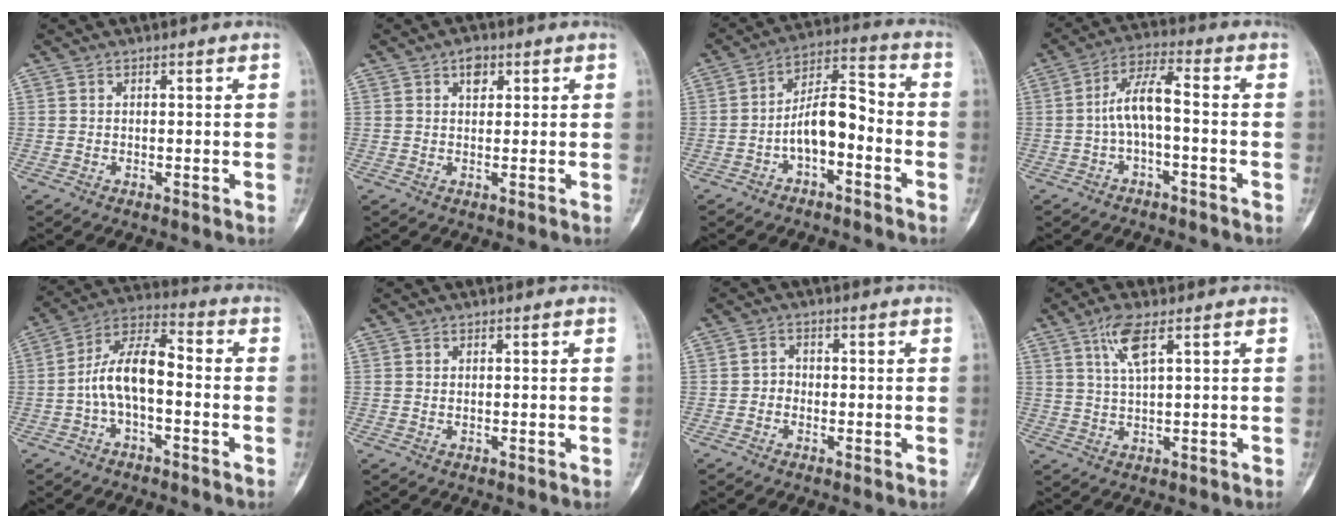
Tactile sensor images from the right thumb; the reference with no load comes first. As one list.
[{"total": 2.7, "force": [1.2, 1.8, 1.7], "torque": [-0.016, 0.001, 0.015]}, {"total": 9.6, "force": [-3.2, 4.6, 7.8], "torque": [-0.123, 0.051, -0.062]}, {"total": 7.3, "force": [-1.3, 2.3, 6.8], "torque": [-0.135, 0.043, -0.030]}, {"total": 10.8, "force": [-1.9, 5.1, 9.3], "torque": [-0.168, 0.048, -0.044]}, {"total": 0.0}, {"total": 1.8, "force": [-0.6, 1.5, 0.7], "torque": [0.004, 0.008, -0.019]}, {"total": 5.1, "force": [2.3, 0.9, 4.5], "torque": [-0.100, -0.004, 0.051]}]